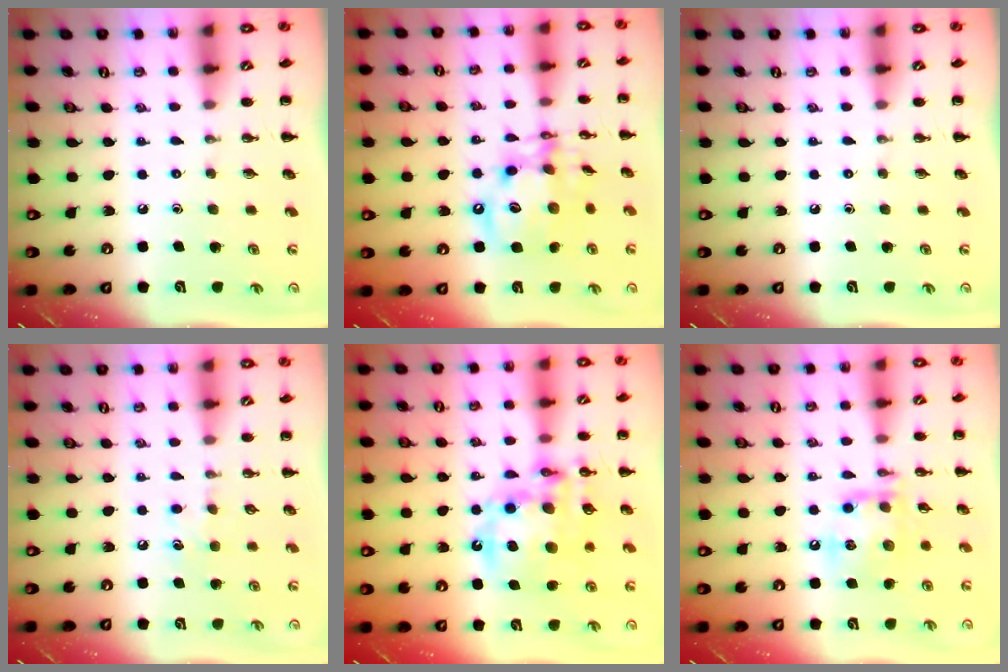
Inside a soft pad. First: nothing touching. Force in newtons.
{"total": 13.5, "press": 13.4, "slide": 2.0}
{"total": 0.0}
{"total": 4.9, "press": 4.6, "slide": 1.5}
{"total": 17.7, "press": 17.3, "slide": 4.0}
{"total": 13.9, "press": 13.7, "slide": 1.8}